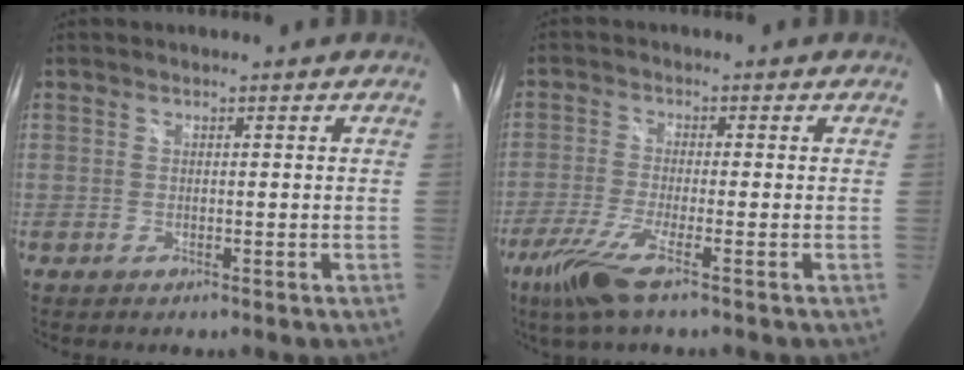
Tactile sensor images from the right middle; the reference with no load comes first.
{"total": 8.0, "force": [-5.0, 0.1, 6.2], "torque": [-0.149, -0.026, -0.098]}